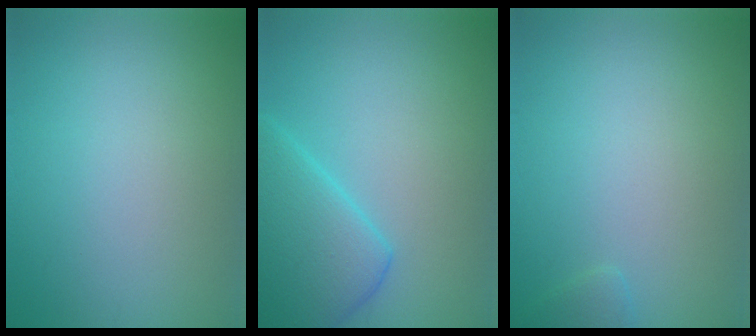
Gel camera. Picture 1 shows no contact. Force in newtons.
{"total": 6.1, "press": 6.0, "slide": 0.5}
{"total": 0.9, "press": 0.9, "slide": 0.1}